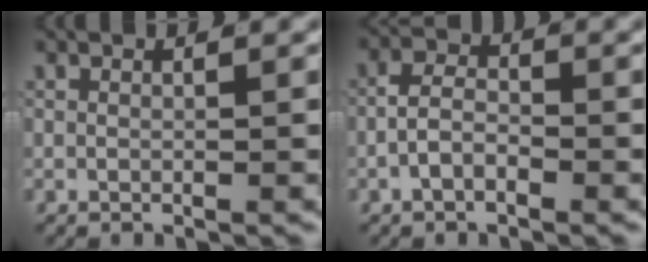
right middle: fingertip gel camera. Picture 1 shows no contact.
{"total": 2.3, "force": [-1.1, 1.3, 1.5], "torque": [-0.020, -0.002, -0.024]}